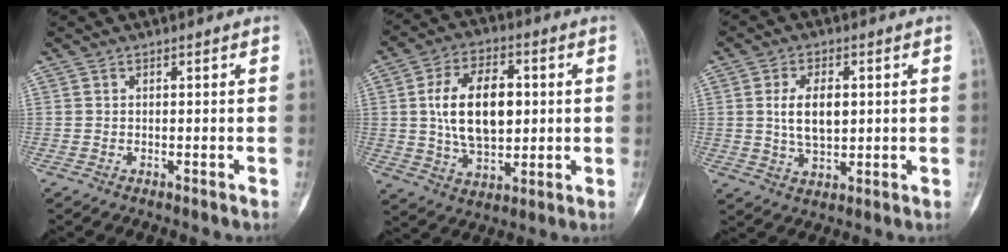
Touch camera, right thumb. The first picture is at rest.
{"total": 15.3, "force": [1.8, 9.2, 12.1], "torque": [-0.188, 0.003, 0.034]}
{"total": 7.8, "force": [1.1, 4.5, 6.2], "torque": [-0.104, -0.005, 0.024]}